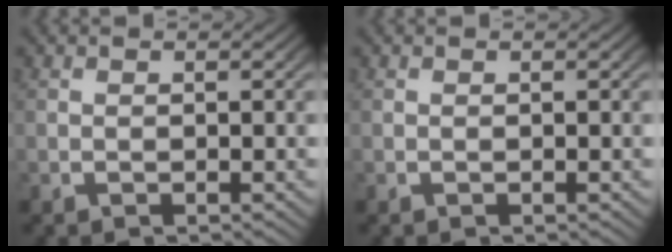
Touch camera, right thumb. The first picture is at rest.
{"total": 0.0}